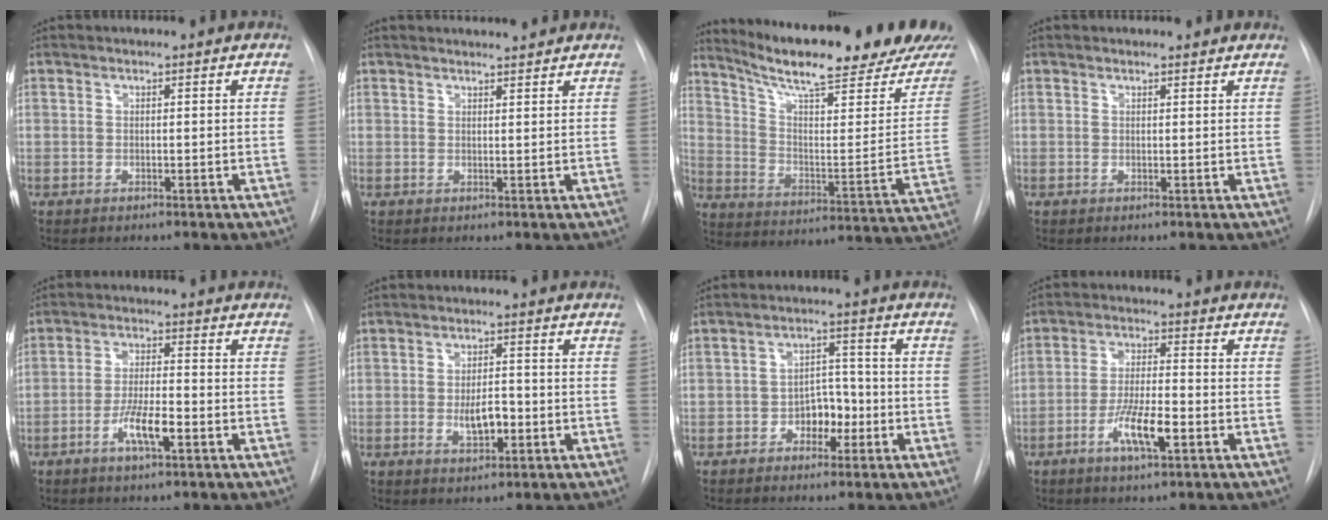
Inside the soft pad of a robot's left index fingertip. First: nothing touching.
{"total": 4.1, "force": [4.0, 0.2, 0.9], "torque": [-0.015, 0.013, 0.051]}
{"total": 24.9, "force": [21.2, 1.5, 12.9], "torque": [-0.198, -0.072, 0.292]}
{"total": 2.1, "force": [2.0, 0.4, 0.3], "torque": [-0.014, 0.005, 0.020]}
{"total": 5.8, "force": [-2.6, 1.0, 5.1], "torque": [-0.099, -0.002, -0.047]}
{"total": 4.5, "force": [-1.1, 1.9, 3.9], "torque": [-0.064, 0.000, -0.013]}
{"total": 5.0, "force": [-2.0, 3.1, 3.4], "torque": [-0.046, 0.015, -0.032]}
{"total": 7.3, "force": [-3.1, 1.4, 6.5], "torque": [-0.123, -0.005, -0.055]}